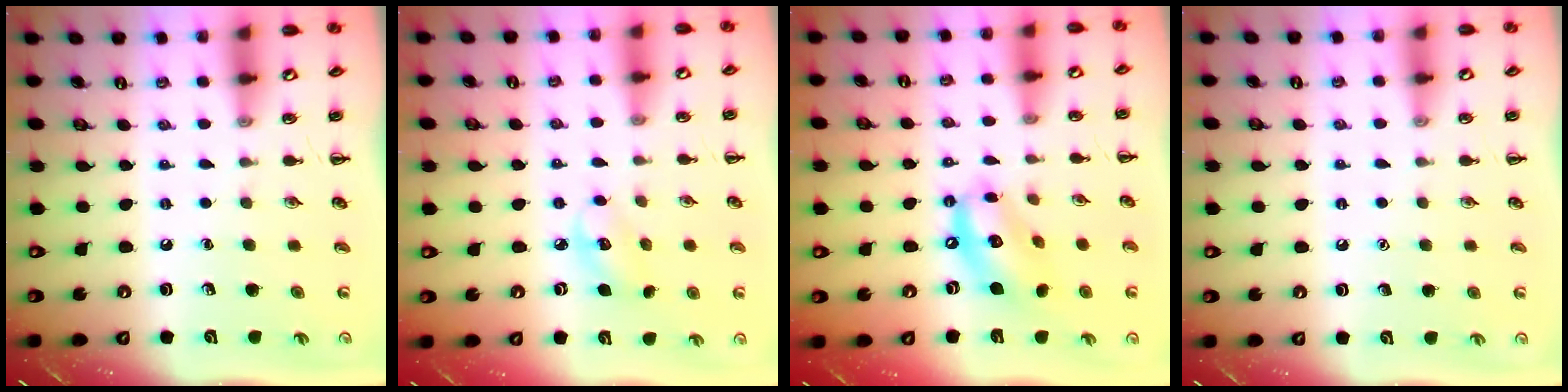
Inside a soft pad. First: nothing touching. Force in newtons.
{"total": 5.3, "press": 5.2, "slide": 0.9}
{"total": 13.4, "press": 13.2, "slide": 2.6}
{"total": 1.6, "press": 1.5, "slide": 0.1}